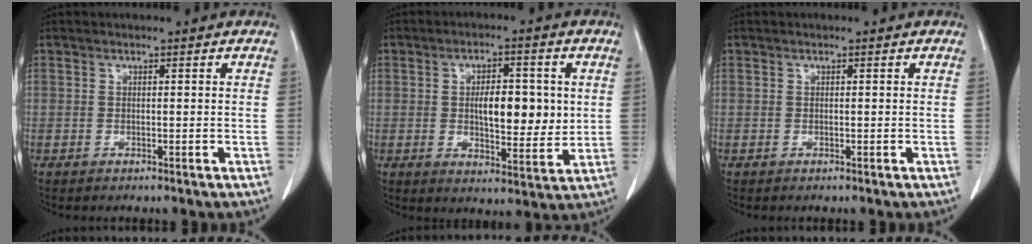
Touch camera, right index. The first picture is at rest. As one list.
[{"total": 9.1, "force": [1.0, 3.4, 8.4], "torque": [-0.131, 0.001, 0.019]}, {"total": 0.0}]